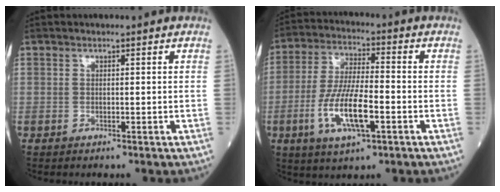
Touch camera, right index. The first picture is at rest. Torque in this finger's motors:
{"motor_torque": [1.72, -0.42, 0.95, 0.21]}